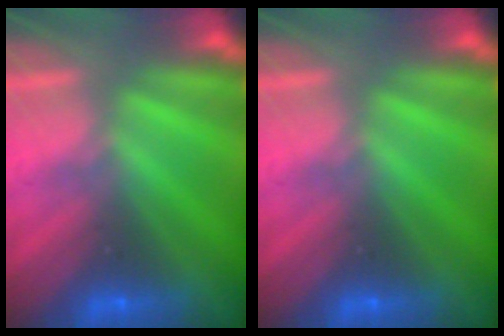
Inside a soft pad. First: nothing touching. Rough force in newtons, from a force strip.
{"total": 0.0}